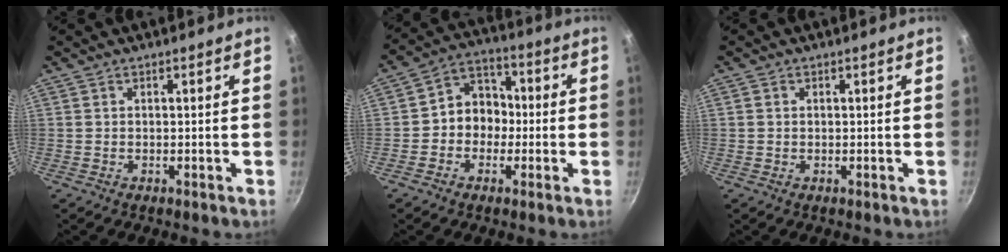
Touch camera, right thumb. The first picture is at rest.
{"total": 8.5, "force": [-1.0, 7.3, 4.2], "torque": [-0.016, 0.031, -0.033]}
{"total": 0.6, "force": [0.1, 0.5, 0.2], "torque": [-0.003, 0.003, 0.000]}